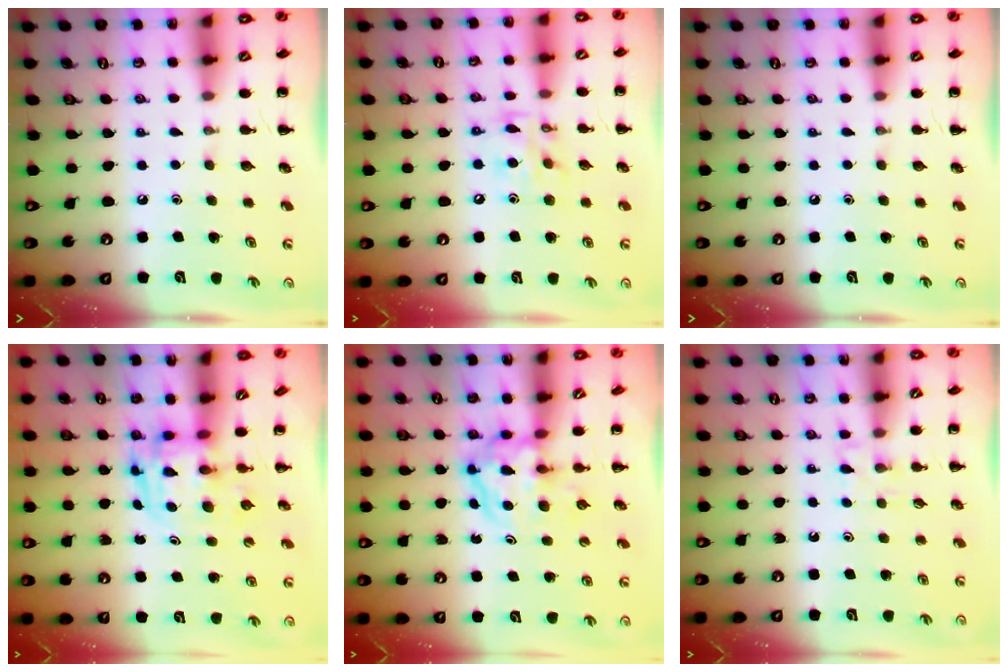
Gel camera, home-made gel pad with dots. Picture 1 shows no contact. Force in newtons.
{"total": 11.1, "press": 10.9, "slide": 1.7}
{"total": 0.0}
{"total": 3.0, "press": 3.0, "slide": 0.5}
{"total": 3.9, "press": 3.9, "slide": 0.5}
{"total": 3.2, "press": 3.0, "slide": 1.1}